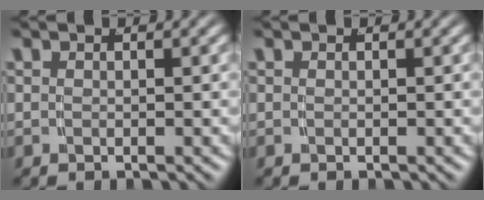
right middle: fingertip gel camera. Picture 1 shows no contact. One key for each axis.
{"total": 0.0}